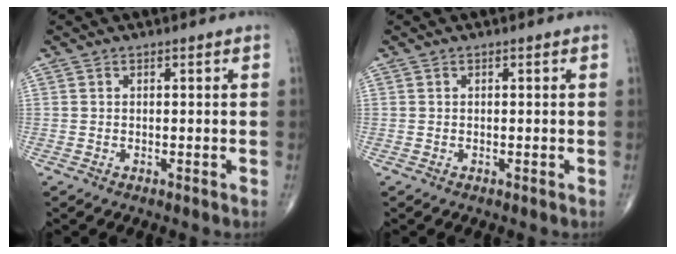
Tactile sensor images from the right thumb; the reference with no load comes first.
{"total": 0.0}